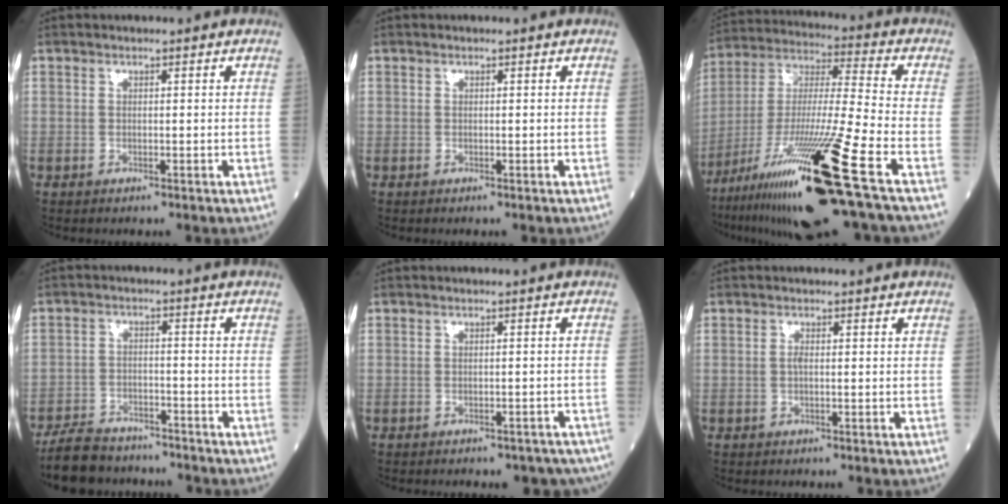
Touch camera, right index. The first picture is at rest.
{"total": 0.0}
{"total": 22.5, "force": [-12.6, -0.5, 18.7], "torque": [-0.342, -0.045, -0.228]}
{"total": 9.7, "force": [-8.7, 3.4, 2.7], "torque": [-0.047, 0.000, -0.139]}
{"total": 10.1, "force": [-8.7, 3.9, 3.3], "torque": [-0.042, 0.003, -0.084]}
{"total": 0.7, "force": [-0.1, 0.1, 0.7], "torque": [-0.016, 0.000, -0.002]}